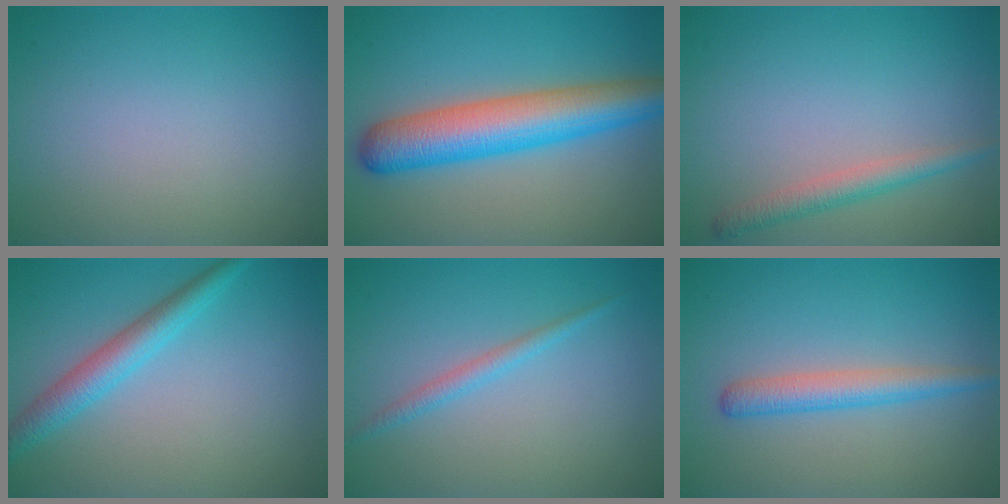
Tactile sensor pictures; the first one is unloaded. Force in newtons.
{"total": 8.0, "press": 8.0, "slide": 0.2}
{"total": 2.3, "press": 2.3, "slide": 0.1}
{"total": 3.3, "press": 3.3, "slide": 0.1}
{"total": 1.5, "press": 1.5, "slide": 0.1}
{"total": 2.9, "press": 2.9, "slide": 0.1}